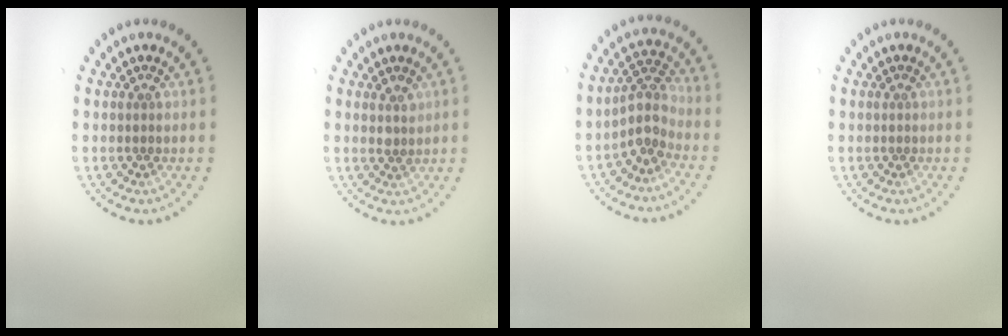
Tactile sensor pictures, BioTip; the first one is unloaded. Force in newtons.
{"total": 1.3, "press": 1.1, "slide": 0.6}
{"total": 2.9, "press": 2.4, "slide": 1.7}
{"total": 0.0}